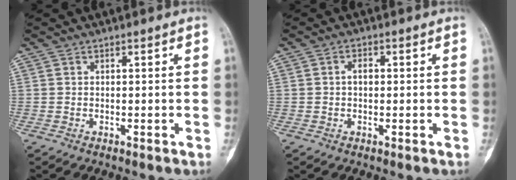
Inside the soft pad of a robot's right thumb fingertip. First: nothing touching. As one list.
[{"total": 2.0, "force": [0.0, 1.3, 1.5], "torque": [-0.018, 0.008, -0.002]}]